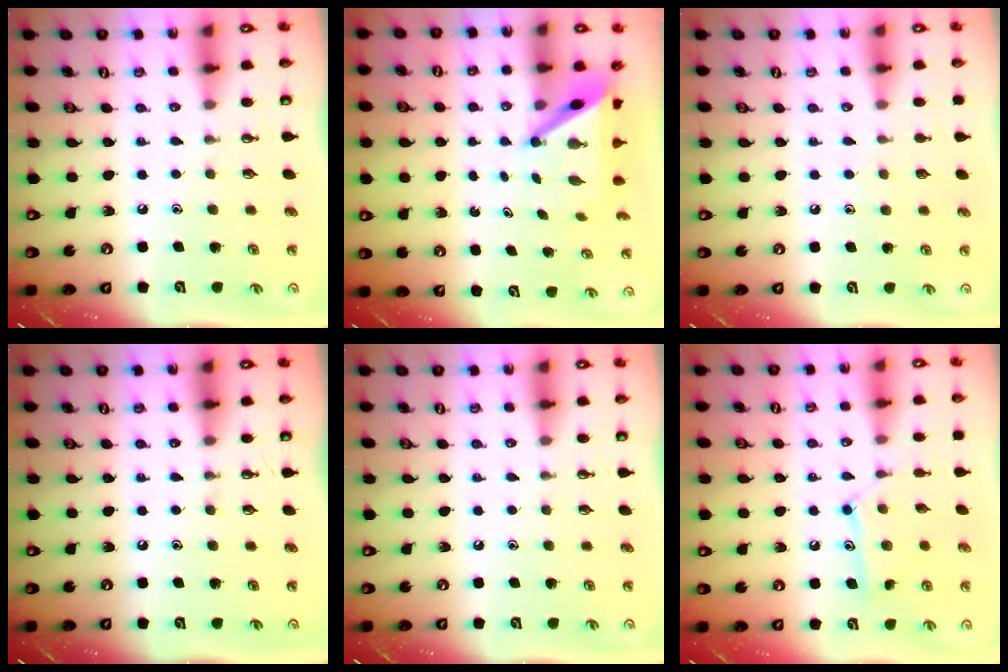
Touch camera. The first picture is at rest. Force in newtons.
{"total": 4.9, "press": 4.9, "slide": 0.6}
{"total": 4.3, "press": 4.3, "slide": 0.4}
{"total": 0.0}
{"total": 0.0}
{"total": 10.6, "press": 10.6, "slide": 0.0}